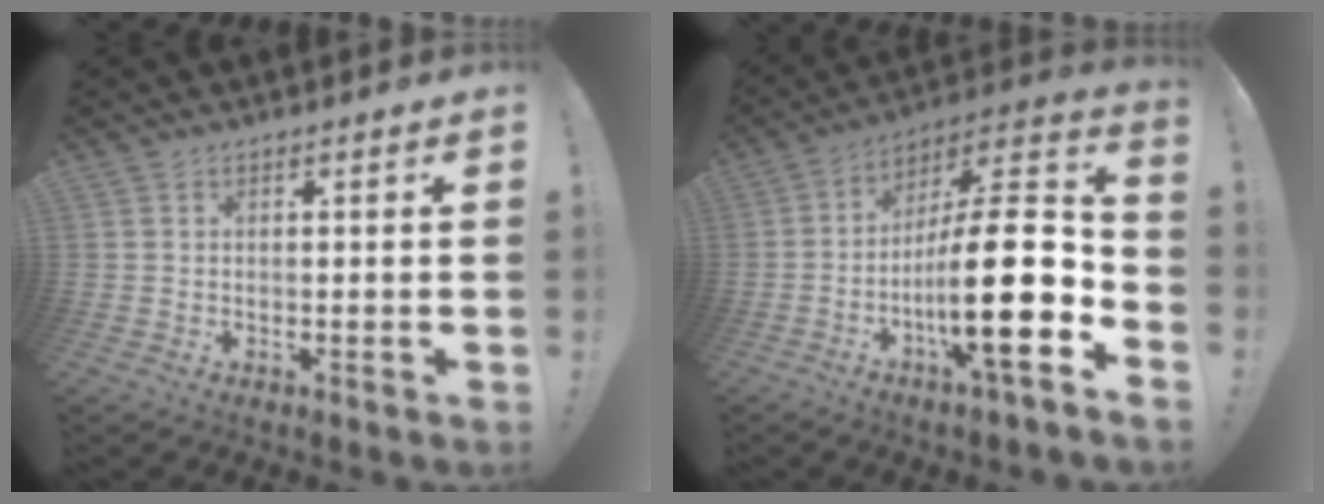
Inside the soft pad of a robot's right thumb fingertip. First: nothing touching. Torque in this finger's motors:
{"motor_torque": [2.39, 2.62, 1.44, -1.33, 0.48]}